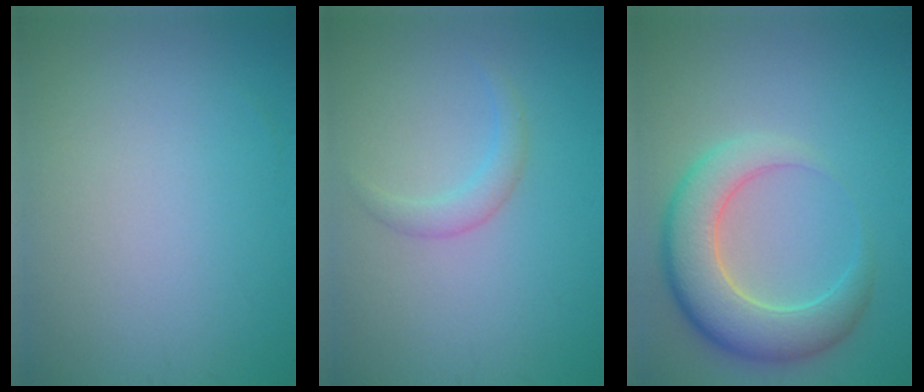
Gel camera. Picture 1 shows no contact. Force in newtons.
{"total": 1.7, "press": 1.7, "slide": 0.1}
{"total": 6.8, "press": 6.7, "slide": 0.6}